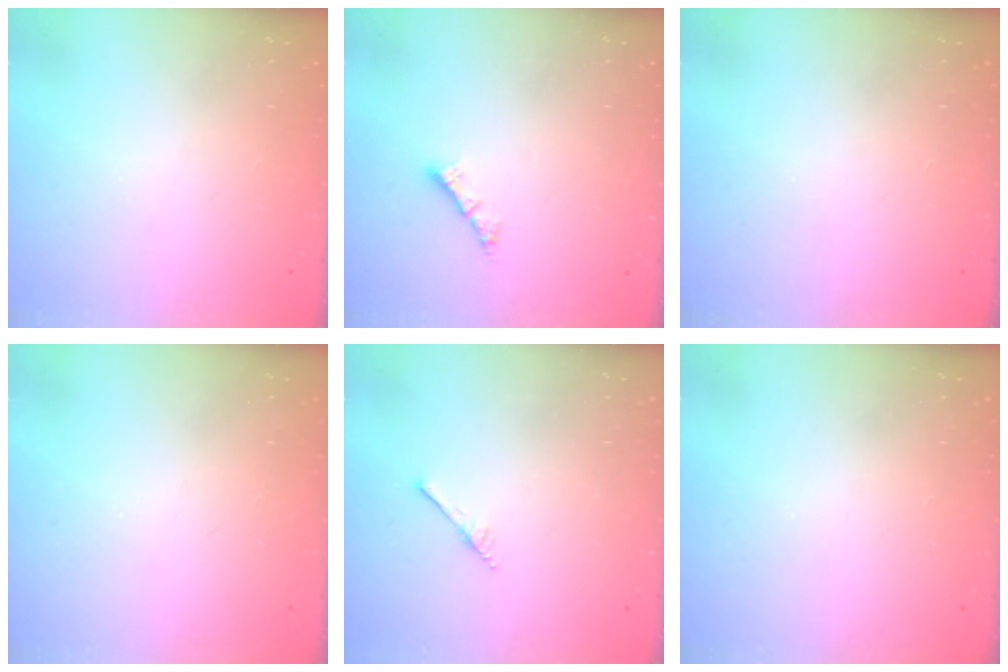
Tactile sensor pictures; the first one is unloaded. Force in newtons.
{"total": 2.4, "press": 2.4, "slide": 0.2}
{"total": 0.0}
{"total": 0.0}
{"total": 2.9, "press": 2.9, "slide": 0.2}
{"total": 0.0}